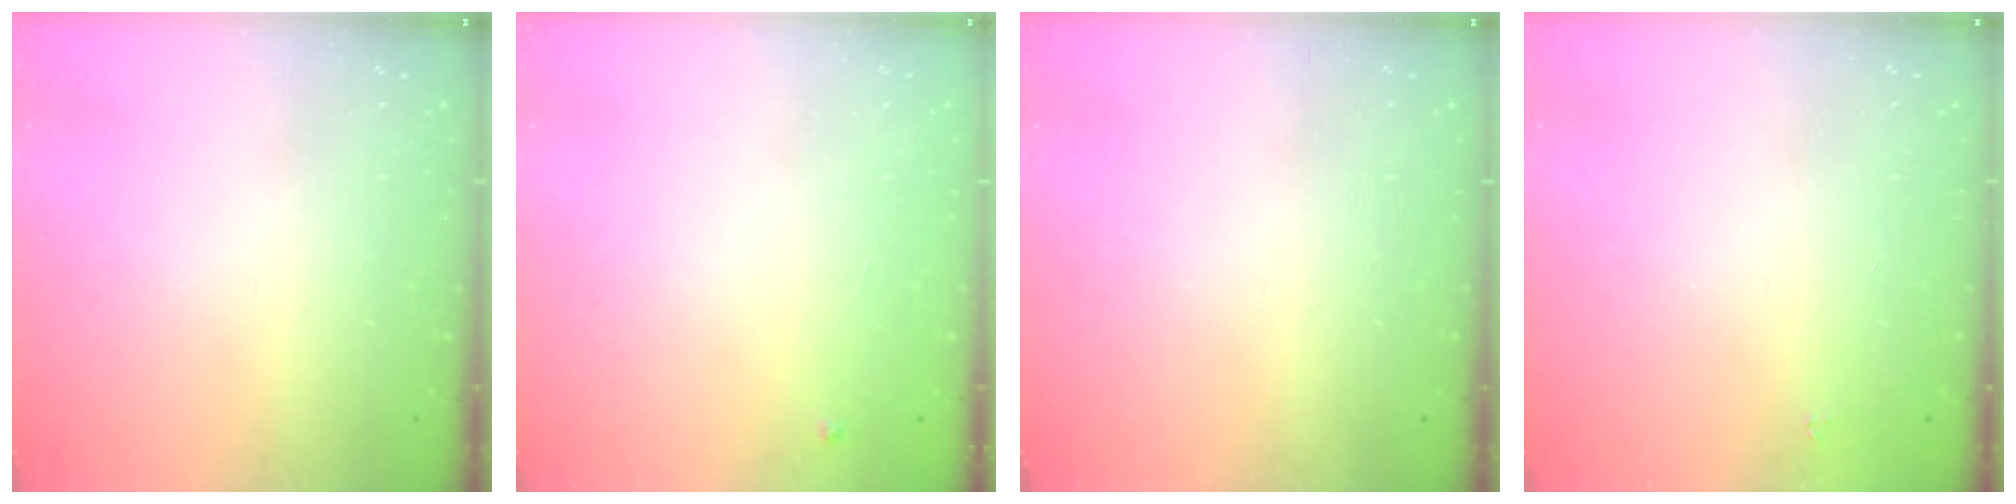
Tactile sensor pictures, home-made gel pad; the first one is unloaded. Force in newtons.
{"total": 2.4, "press": 2.4, "slide": 0.4}
{"total": 0.0}
{"total": 1.6, "press": 1.5, "slide": 0.2}